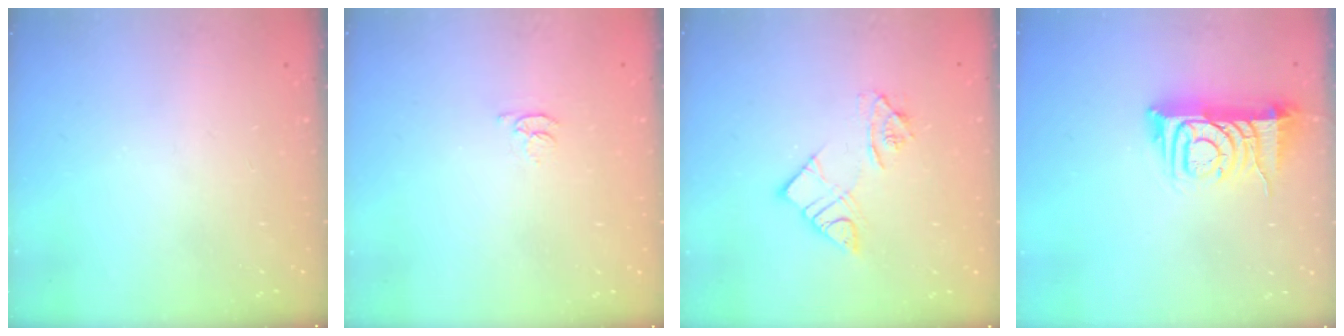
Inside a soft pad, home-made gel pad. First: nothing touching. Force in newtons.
{"total": 2.8, "press": 2.8, "slide": 0.4}
{"total": 10.3, "press": 10.2, "slide": 1.0}
{"total": 10.7, "press": 10.7, "slide": 0.7}